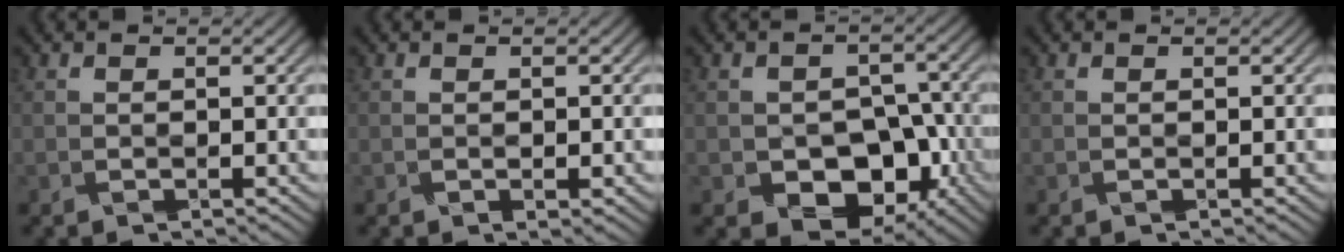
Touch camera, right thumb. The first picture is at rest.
{"total": 1.0, "force": [-0.2, 0.4, 0.9], "torque": [-0.015, -0.001, 0.003]}
{"total": 8.5, "force": [-4.1, 5.8, 4.8], "torque": [-0.068, -0.016, -0.055]}
{"total": 0.0}